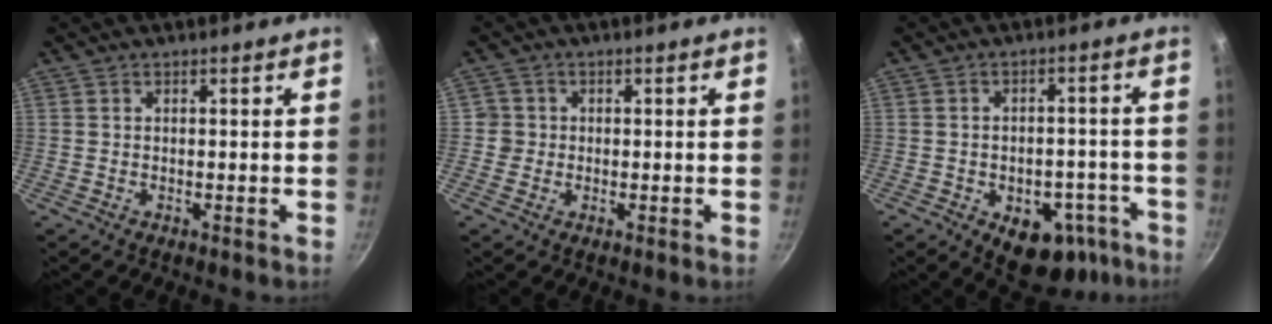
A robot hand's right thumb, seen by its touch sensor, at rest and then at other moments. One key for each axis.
{"total": 2.5, "fx": -0.1, "fy": 2.5, "fz": 0.0, "tx": 0.021, "ty": 0.009, "tz": -0.005}
{"total": 12.6, "fx": -6.6, "fy": 7.4, "fz": 7.6, "tx": -0.069, "ty": 0.042, "tz": -0.083}